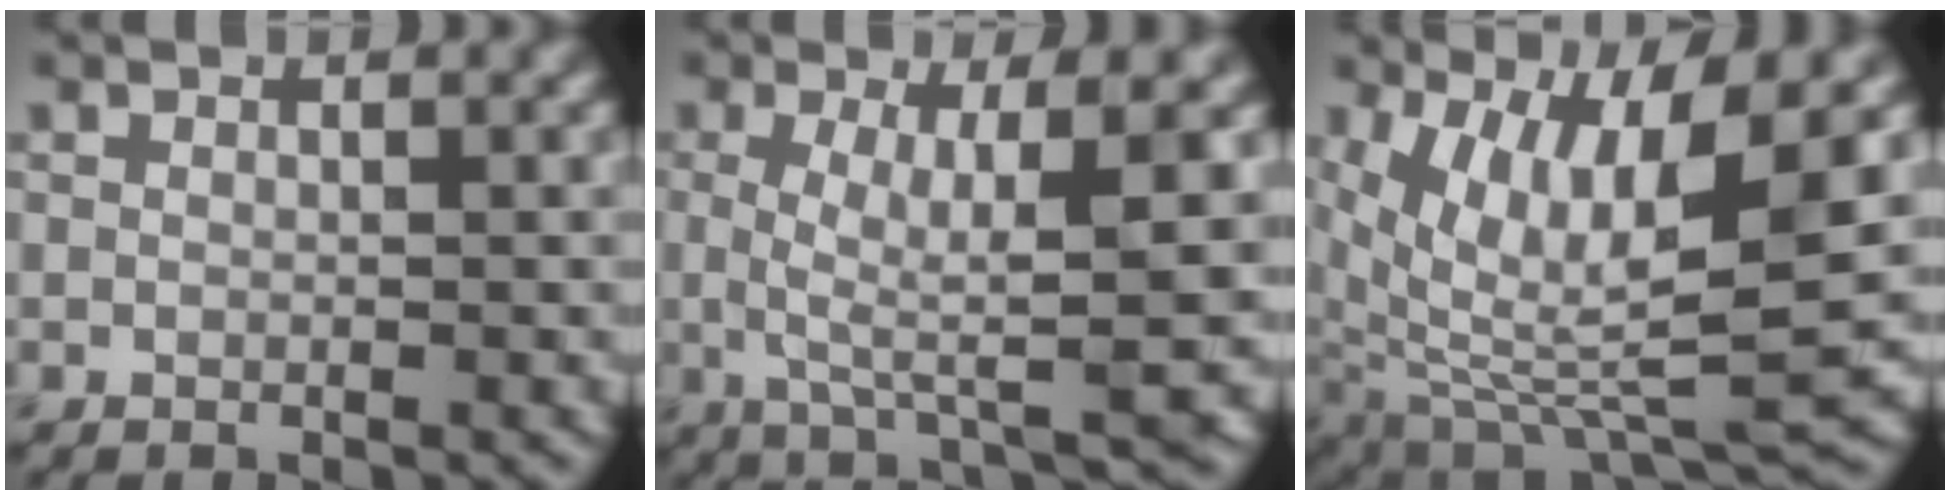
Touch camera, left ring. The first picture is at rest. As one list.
[{"total": 7.2, "force": [0.5, 1.5, 7.0], "torque": [-0.115, -0.003, 0.009]}, {"total": 11.1, "force": [3.4, 4.2, 9.7], "torque": [-0.183, -0.025, 0.075]}]